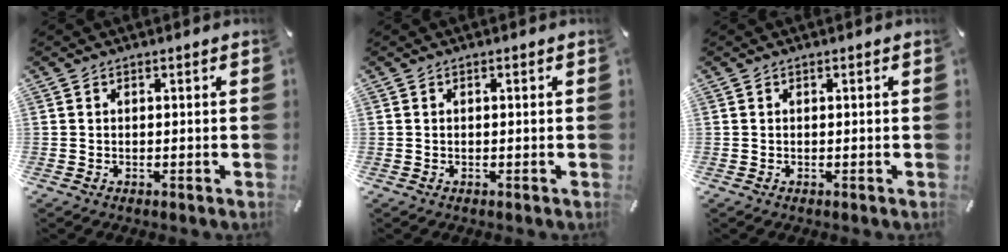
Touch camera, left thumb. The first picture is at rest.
{"total": 0.0}
{"total": 0.0}